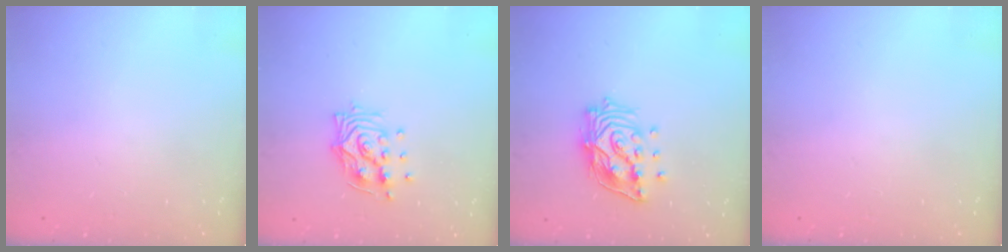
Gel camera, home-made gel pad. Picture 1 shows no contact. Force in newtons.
{"total": 11.7, "press": 11.7, "slide": 0.6}
{"total": 16.0, "press": 15.9, "slide": 2.0}
{"total": 0.0}